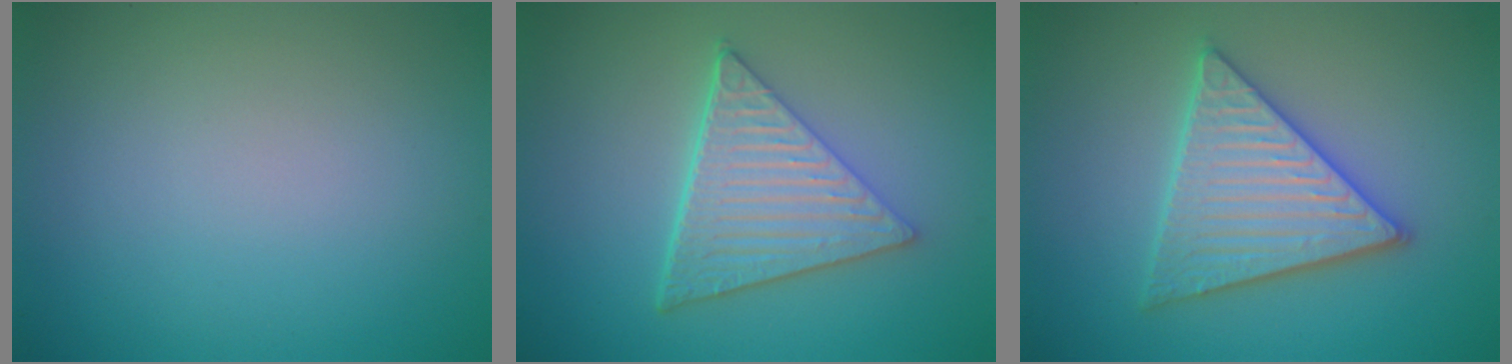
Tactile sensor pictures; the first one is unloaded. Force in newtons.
{"total": 6.1, "press": 4.5, "slide": 4.1}
{"total": 5.6, "press": 5.6, "slide": 0.7}